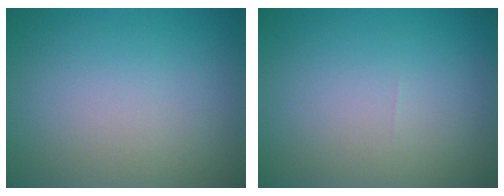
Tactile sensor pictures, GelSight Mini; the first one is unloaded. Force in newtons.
{"total": 0.0}